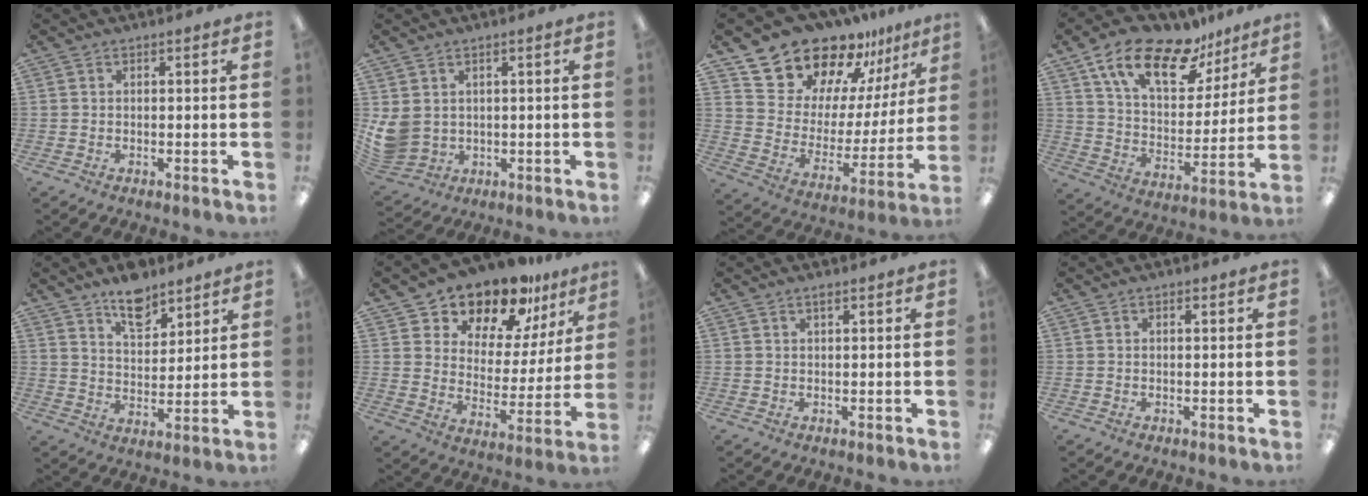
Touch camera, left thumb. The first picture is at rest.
{"total": 5.9, "force": [1.4, 5.1, 2.7], "torque": [-0.084, -0.007, 0.028]}
{"total": 18.1, "force": [16.3, 7.6, 2.5], "torque": [-0.068, -0.146, 0.298]}
{"total": 18.9, "force": [12.7, 8.7, 10.9], "torque": [-0.194, -0.067, 0.220]}
{"total": 9.7, "force": [7.6, 4.6, 4.0], "torque": [-0.054, -0.044, 0.134]}
{"total": 15.0, "force": [13.5, 5.6, 3.5], "torque": [-0.069, -0.114, 0.243]}
{"total": 1.1, "force": [0.9, 0.2, 0.6], "torque": [-0.015, 0.000, 0.016]}
{"total": 0.6, "force": [0.5, 0.3, 0.2], "torque": [0.003, -0.002, 0.007]}